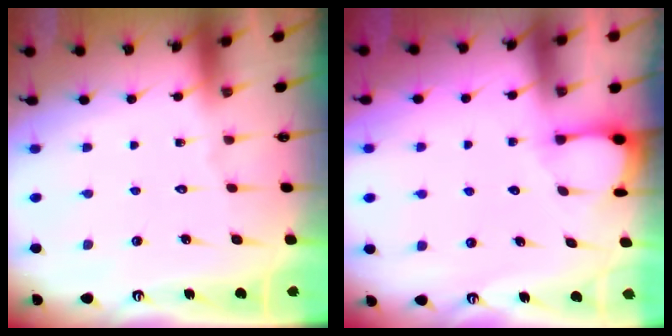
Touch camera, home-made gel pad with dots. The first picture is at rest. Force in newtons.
{"total": 2.4, "press": 2.3, "slide": 0.4}